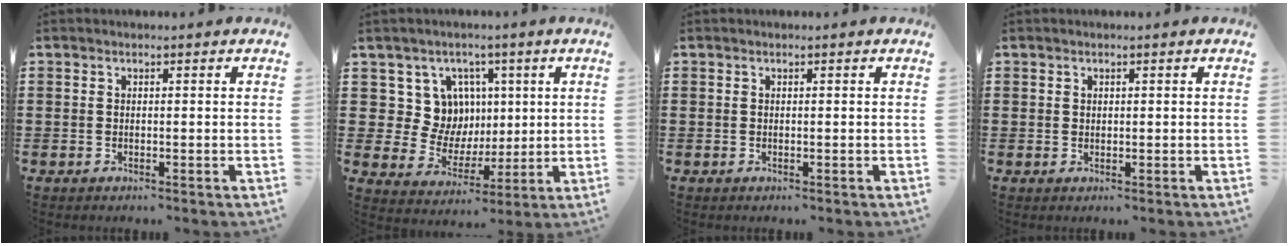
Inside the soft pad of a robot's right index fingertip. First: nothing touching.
{"total": 9.4, "force": [2.9, 8.6, 2.6], "torque": [-0.072, -0.009, 0.062]}
{"total": 0.0}
{"total": 0.6, "force": [0.3, 0.5, 0.1], "torque": [-0.004, 0.003, 0.006]}